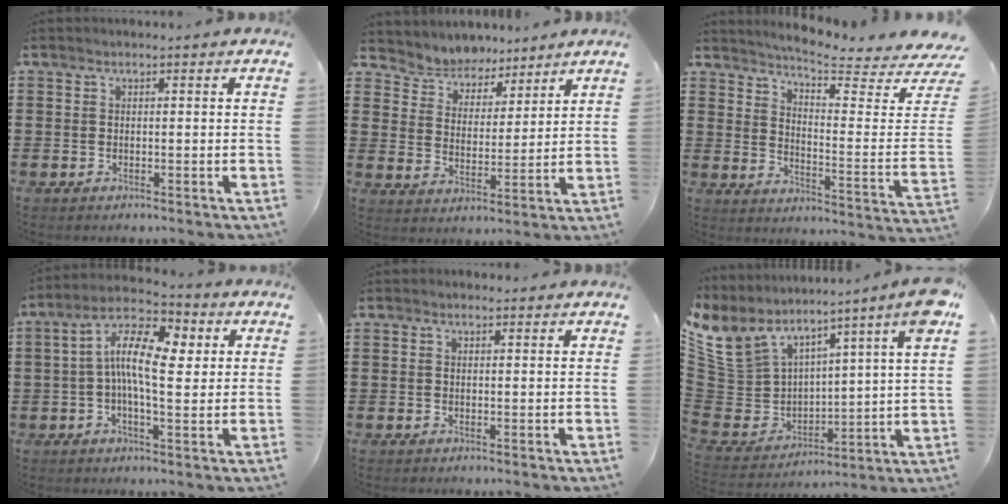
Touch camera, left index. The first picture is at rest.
{"total": 5.0, "force": [4.7, 1.6, -0.6], "torque": [-0.021, -0.031, 0.081]}
{"total": 5.4, "force": [4.9, -0.6, 2.3], "torque": [-0.064, -0.055, 0.079]}
{"total": 11.9, "force": [2.4, 4.7, 10.7], "torque": [-0.199, -0.003, 0.039]}
{"total": 0.8, "force": [0.6, 0.4, 0.4], "torque": [-0.008, 0.004, 0.010]}
{"total": 8.9, "force": [7.3, 3.9, 3.5], "torque": [-0.105, -0.052, 0.133]}